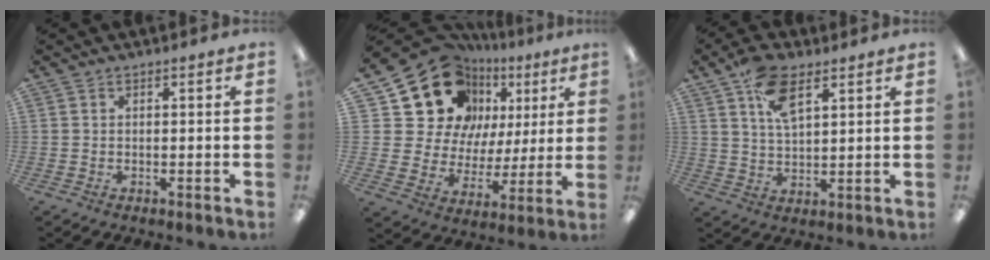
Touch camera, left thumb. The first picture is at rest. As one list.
[{"total": 20.6, "force": [10.6, 15.2, 8.8], "torque": [-0.167, -0.059, 0.207]}, {"total": 9.7, "force": [5.7, 4.6, 6.4], "torque": [-0.112, -0.017, 0.104]}]